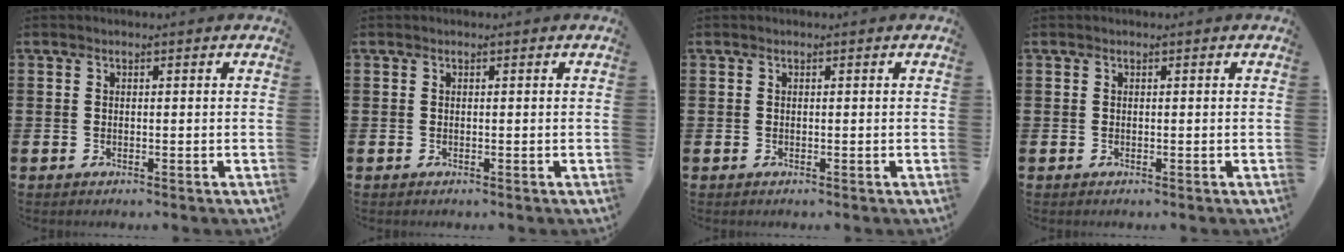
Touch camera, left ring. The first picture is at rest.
{"total": 0.0}
{"total": 0.0}
{"total": 0.0}